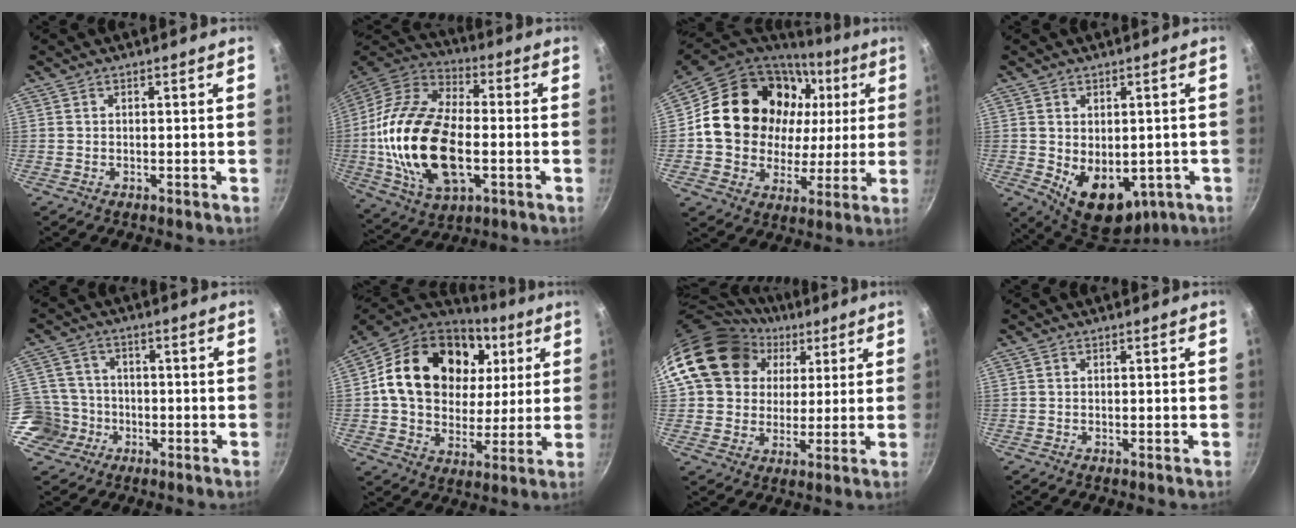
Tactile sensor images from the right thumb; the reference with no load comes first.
{"total": 25.1, "force": [-3.0, 14.2, 20.5], "torque": [-0.392, 0.025, -0.056]}
{"total": 24.8, "force": [5.7, 20.3, 13.1], "torque": [-0.204, 0.017, 0.102]}
{"total": 13.1, "force": [-2.6, 8.8, 9.3], "torque": [-0.106, -0.015, -0.010]}
{"total": 8.8, "force": [-3.2, 8.0, 1.8], "torque": [-0.008, 0.033, -0.064]}
{"total": 25.3, "force": [6.8, 18.8, 15.6], "torque": [-0.257, 0.007, 0.113]}
{"total": 19.2, "force": [6.8, 15.8, 8.7], "torque": [-0.137, 0.017, 0.118]}
{"total": 0.0}